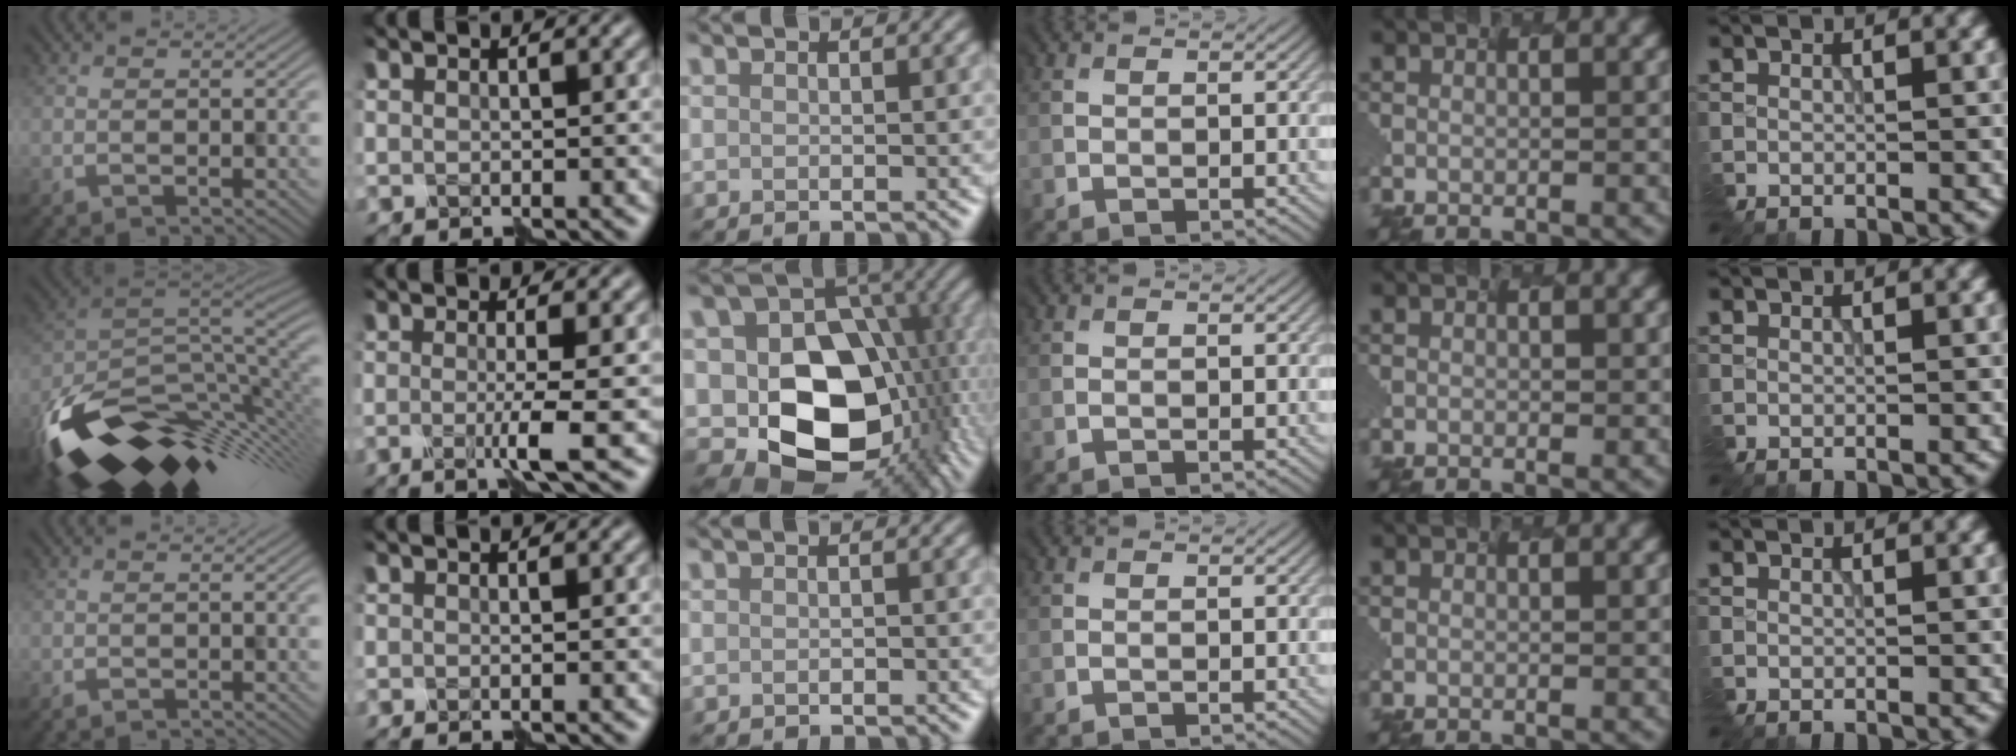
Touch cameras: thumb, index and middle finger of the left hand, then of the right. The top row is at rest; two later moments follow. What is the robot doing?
{"motion": "assemble", "object": "markers"}